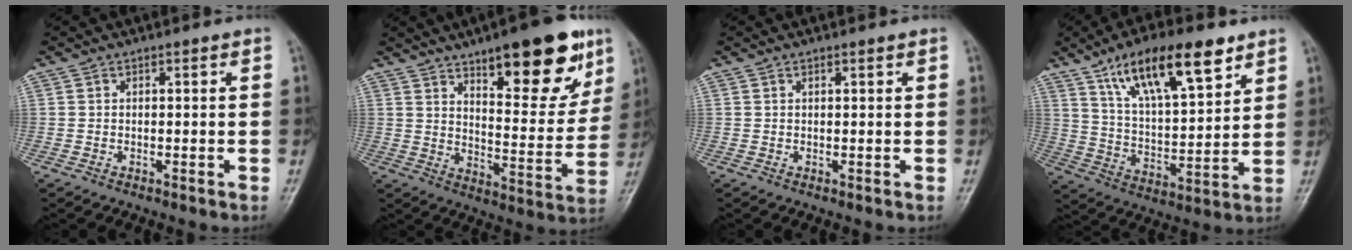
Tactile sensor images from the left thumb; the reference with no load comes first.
{"total": 19.5, "force": [11.4, 6.8, 14.2], "torque": [-0.150, -0.057, 0.169]}
{"total": 0.5, "force": [0.4, 0.1, 0.4], "torque": [-0.006, -0.001, 0.007]}
{"total": 18.3, "force": [10.8, 6.4, 13.3], "torque": [-0.193, -0.039, 0.191]}